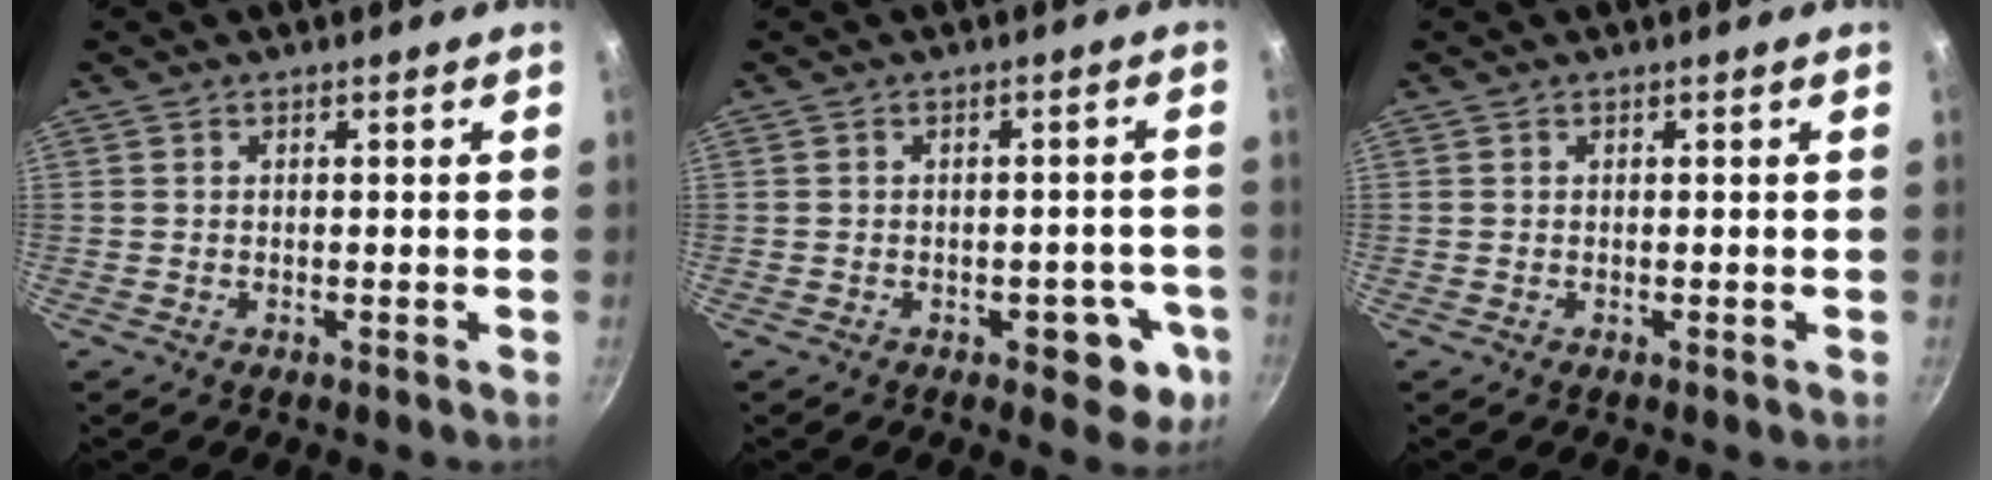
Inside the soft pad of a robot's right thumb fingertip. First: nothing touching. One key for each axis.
{"total": 7.5, "fx": -2.7, "fy": 4.3, "fz": 5.5, "tx": -0.029, "ty": 0.016, "tz": -0.028}
{"total": 0.0}